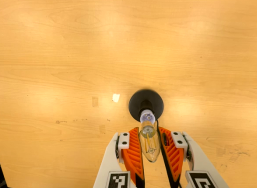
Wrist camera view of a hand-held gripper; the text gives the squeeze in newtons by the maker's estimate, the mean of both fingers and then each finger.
{"total": 9.4, "left": 8.8, "right": 10.0}